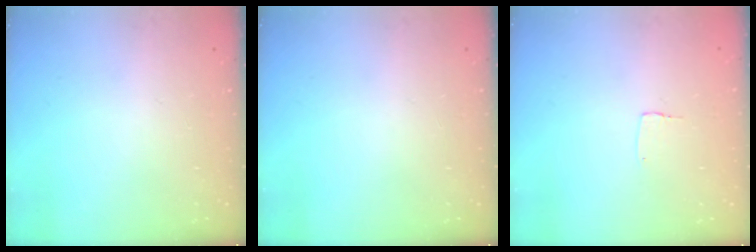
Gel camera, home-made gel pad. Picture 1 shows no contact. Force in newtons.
{"total": 0.0}
{"total": 3.3, "press": 3.3, "slide": 0.1}